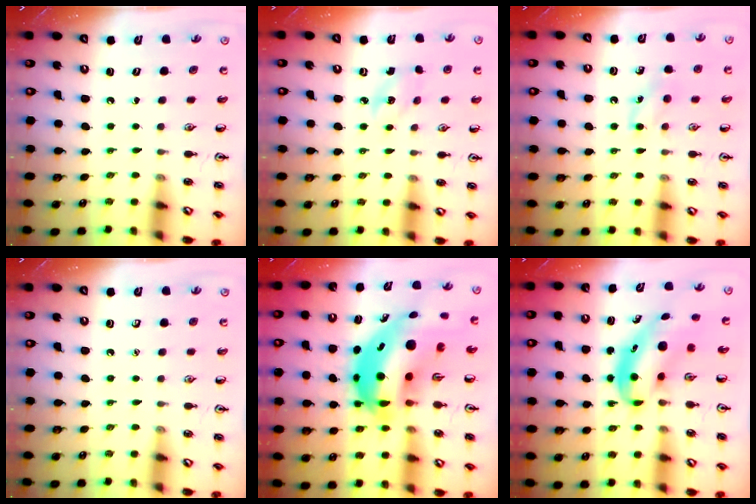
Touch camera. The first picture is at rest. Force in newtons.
{"total": 2.7, "press": 2.6, "slide": 0.9}
{"total": 6.3, "press": 6.0, "slide": 1.8}
{"total": 0.0}
{"total": 16.0, "press": 15.4, "slide": 4.3}
{"total": 5.3, "press": 5.2, "slide": 1.2}